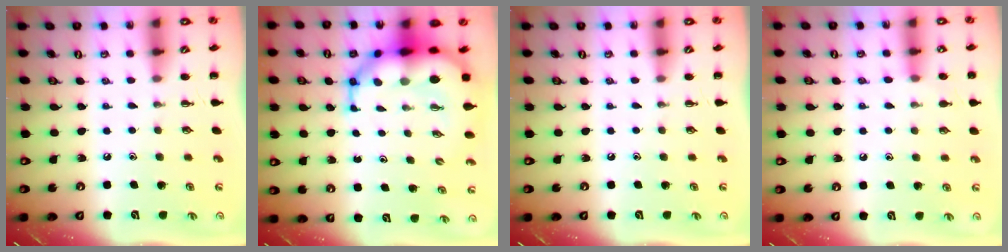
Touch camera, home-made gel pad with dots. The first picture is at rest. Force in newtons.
{"total": 12.0, "press": 11.4, "slide": 3.6}
{"total": 0.0}
{"total": 7.5, "press": 7.0, "slide": 2.8}